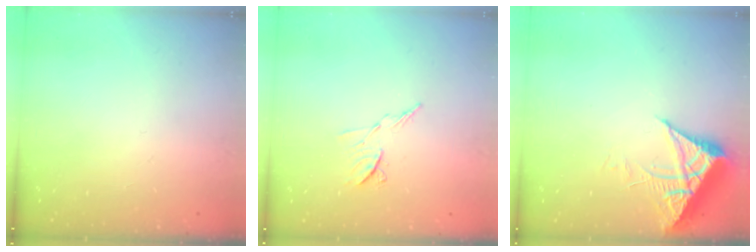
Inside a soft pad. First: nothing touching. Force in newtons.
{"total": 6.8, "press": 6.7, "slide": 0.8}
{"total": 6.6, "press": 6.6, "slide": 0.8}